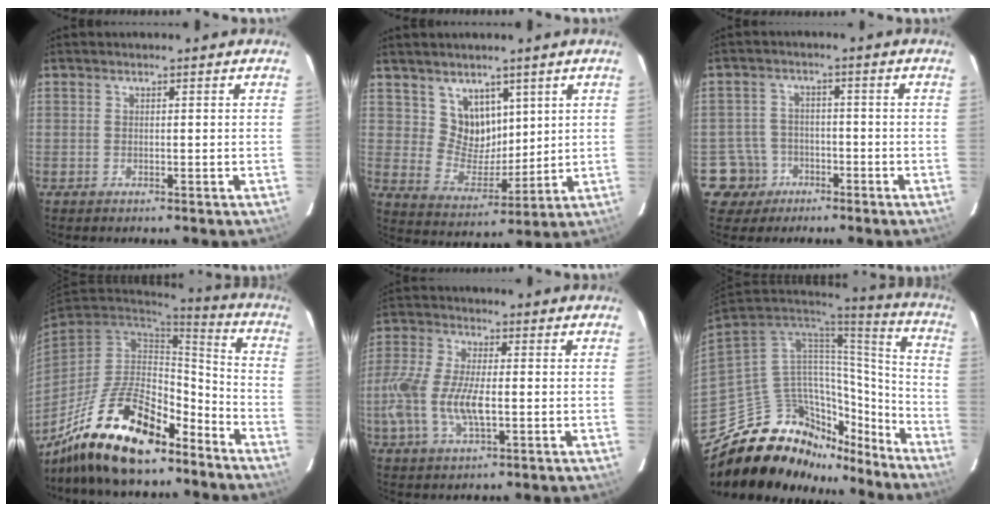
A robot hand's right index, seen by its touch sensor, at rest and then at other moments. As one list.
[{"total": 8.1, "force": [4.6, 6.2, 2.5], "torque": [-0.040, 0.001, 0.100]}, {"total": 6.1, "force": [-3.0, 5.3, -0.1], "torque": [-0.017, 0.025, -0.050]}, {"total": 20.8, "force": [-14.7, 8.3, 12.2], "torque": [-0.244, 0.001, -0.245]}, {"total": 11.3, "force": [-2.1, 4.4, 10.2], "torque": [-0.226, 0.000, -0.043]}, {"total": 26.6, "force": [-19.7, 14.1, 10.9], "torque": [-0.204, 0.042, -0.288]}]